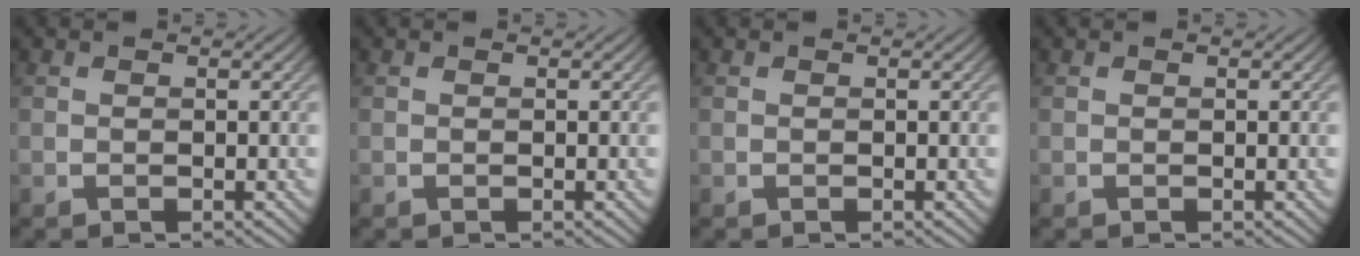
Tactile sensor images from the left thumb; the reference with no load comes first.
{"total": 0.0}
{"total": 0.0}
{"total": 0.0}